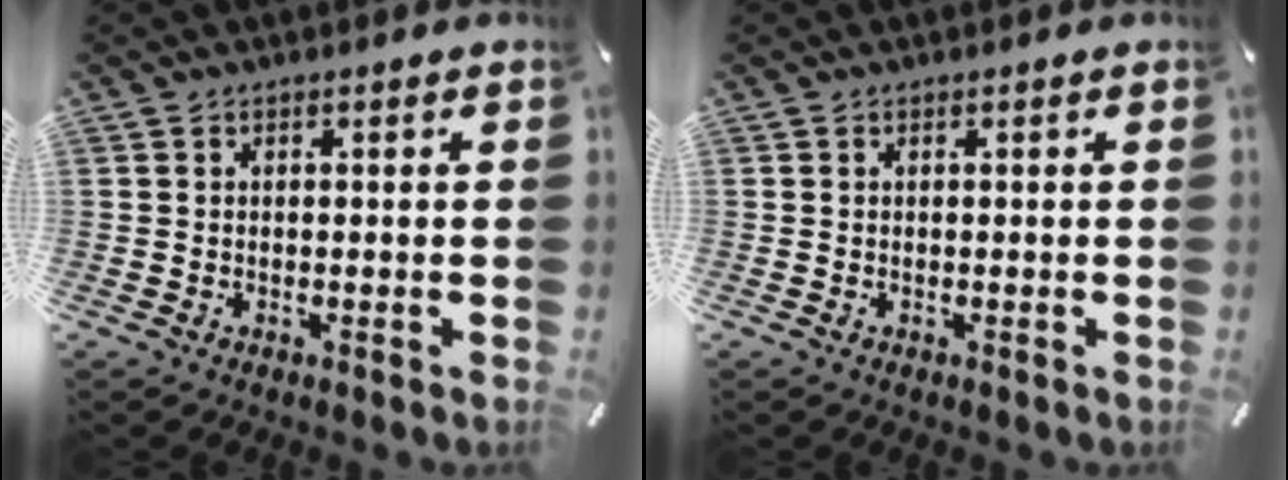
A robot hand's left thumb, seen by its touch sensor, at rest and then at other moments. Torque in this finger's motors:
{"motor_torque": [0.00, 0.00, 0.00, 0.00, 0.00]}